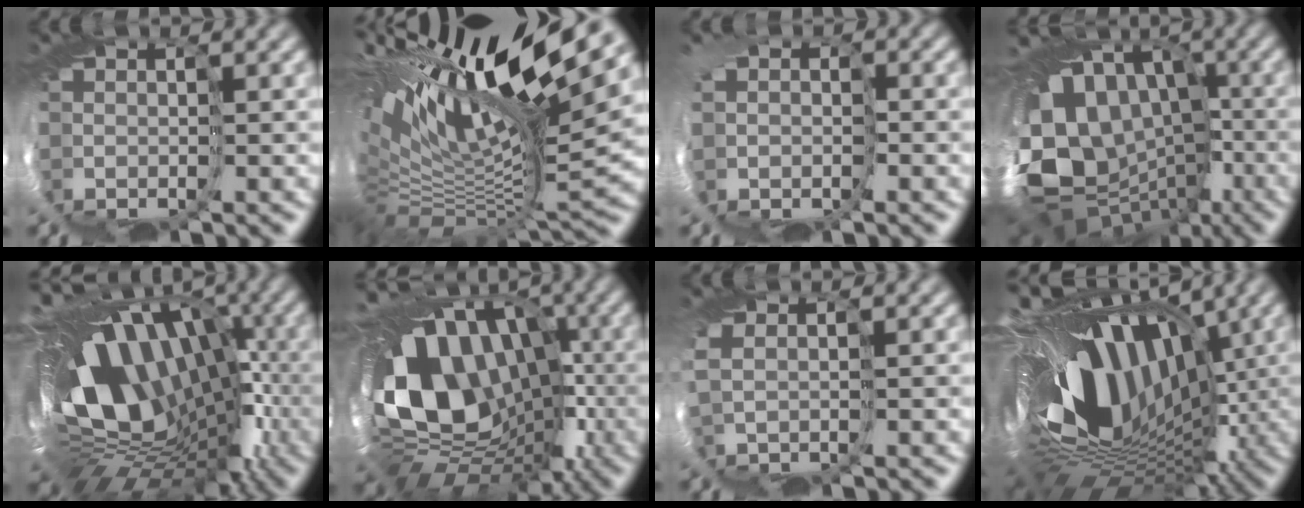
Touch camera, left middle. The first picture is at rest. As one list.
[{"total": 14.9, "force": [8.0, 3.6, 12.1], "torque": [-0.229, 0.027, 0.133]}, {"total": 2.5, "force": [-0.2, 2.3, 0.9], "torque": [-0.023, -0.009, -0.001]}, {"total": 15.6, "force": [-3.5, 12.9, 8.2], "torque": [-0.157, -0.004, -0.065]}, {"total": 16.3, "force": [-0.3, 11.4, 11.7], "torque": [-0.188, -0.034, 0.005]}, {"total": 14.4, "force": [0.0, 11.4, 8.8], "torque": [-0.156, -0.007, 0.010]}, {"total": 1.0, "force": [0.6, 0.4, 0.6], "torque": [-0.032, 0.005, 0.016]}, {"total": 16.8, "force": [0.5, 10.3, 13.2], "torque": [-0.198, -0.020, 0.003]}]